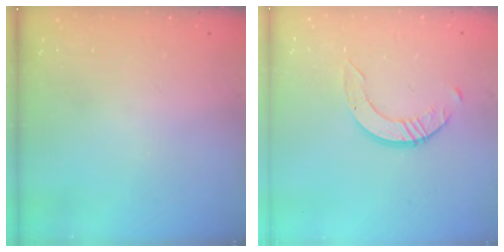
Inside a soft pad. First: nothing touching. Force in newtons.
{"total": 4.5, "press": 4.5, "slide": 0.3}